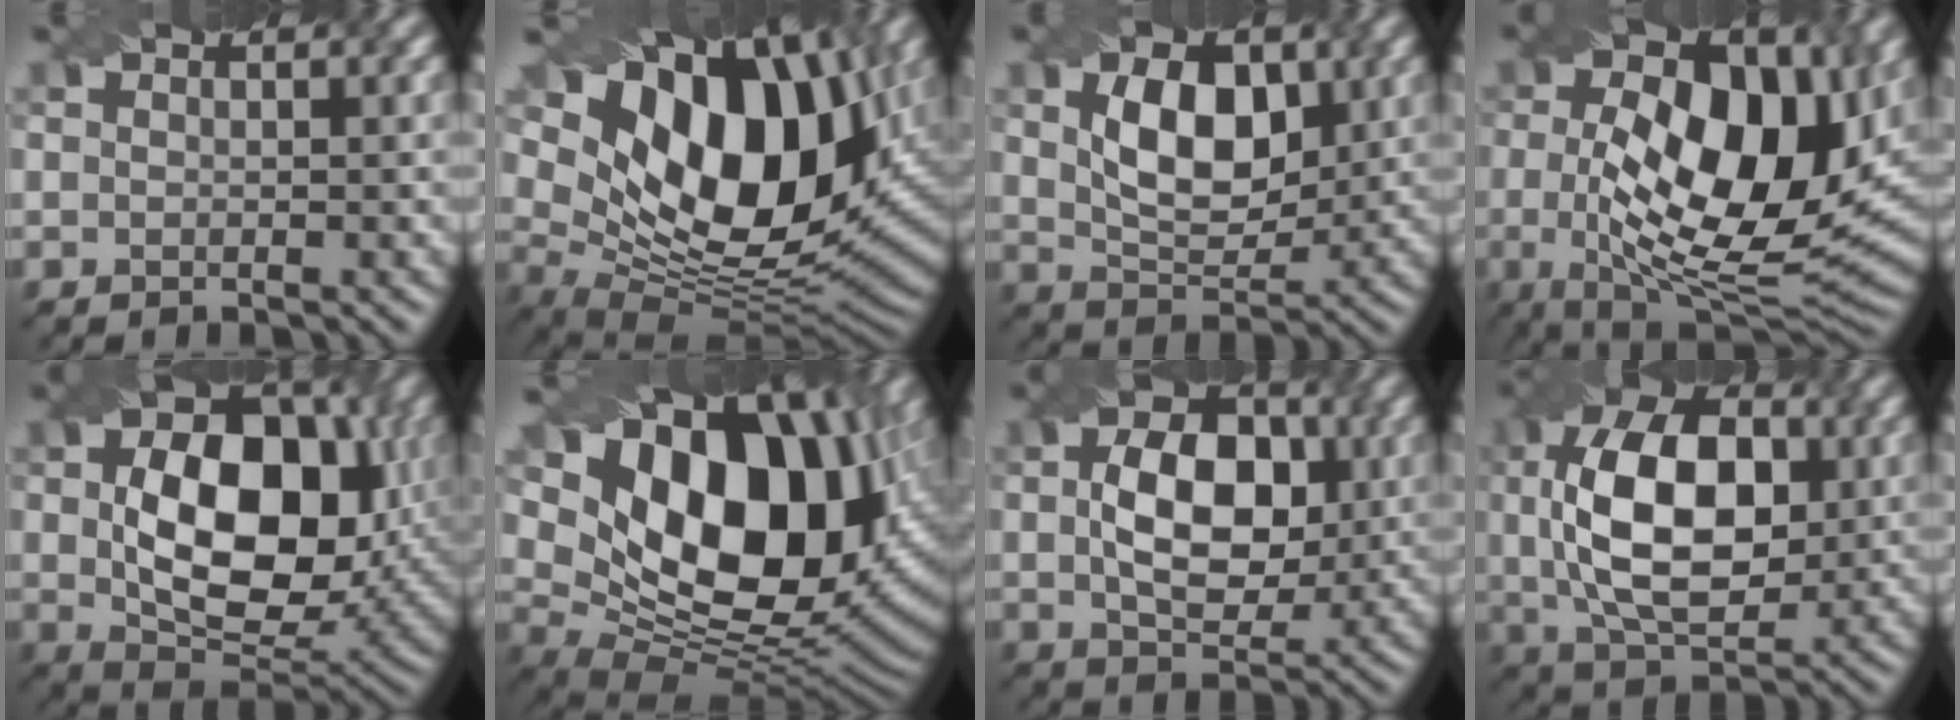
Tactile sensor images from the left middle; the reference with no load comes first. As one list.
[{"total": 16.4, "force": [5.5, 9.9, 11.8], "torque": [-0.217, 0.018, 0.116]}, {"total": 5.0, "force": [0.4, 3.1, 4.0], "torque": [-0.081, 0.010, 0.021]}, {"total": 13.3, "force": [0.1, 6.3, 11.7], "torque": [-0.189, 0.003, 0.009]}, {"total": 12.1, "force": [0.3, 7.9, 9.2], "torque": [-0.155, 0.005, 0.029]}, {"total": 16.9, "force": [4.8, 10.9, 11.9], "torque": [-0.189, 0.017, 0.105]}, {"total": 6.8, "force": [-0.3, 4.4, 5.2], "torque": [-0.094, 0.018, 0.005]}, {"total": 10.5, "force": [0.1, 6.2, 8.5], "torque": [-0.171, 0.022, 0.014]}]